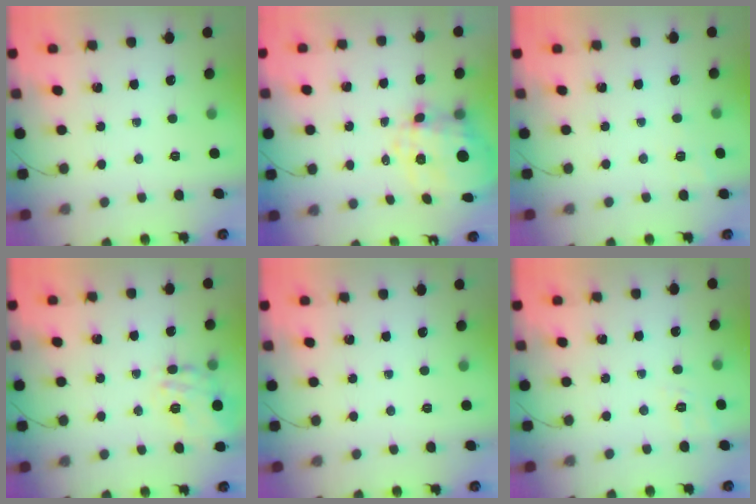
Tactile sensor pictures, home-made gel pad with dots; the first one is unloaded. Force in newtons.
{"total": 11.9, "press": 11.7, "slide": 2.3}
{"total": 7.8, "press": 7.6, "slide": 1.8}
{"total": 16.9, "press": 16.8, "slide": 1.5}
{"total": 0.0}
{"total": 2.1, "press": 0.5, "slide": 2.0}